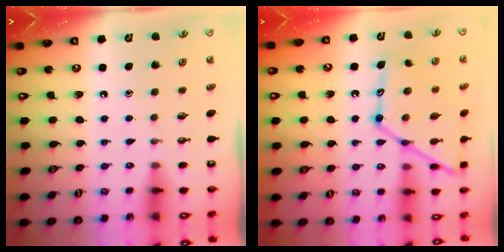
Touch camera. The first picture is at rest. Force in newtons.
{"total": 17.2, "press": 17.1, "slide": 1.5}